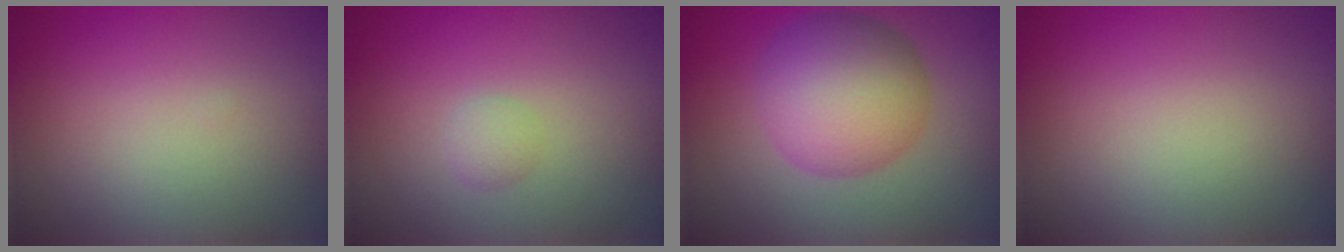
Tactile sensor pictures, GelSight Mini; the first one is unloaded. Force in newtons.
{"total": 1.0, "press": 1.0, "slide": 0.0}
{"total": 7.9, "press": 7.9, "slide": 0.1}
{"total": 0.0}